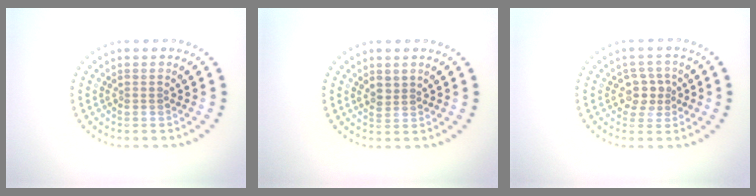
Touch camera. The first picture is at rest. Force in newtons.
{"total": 1.1, "press": 0.9, "slide": 0.6}
{"total": 2.4, "press": 2.1, "slide": 1.0}